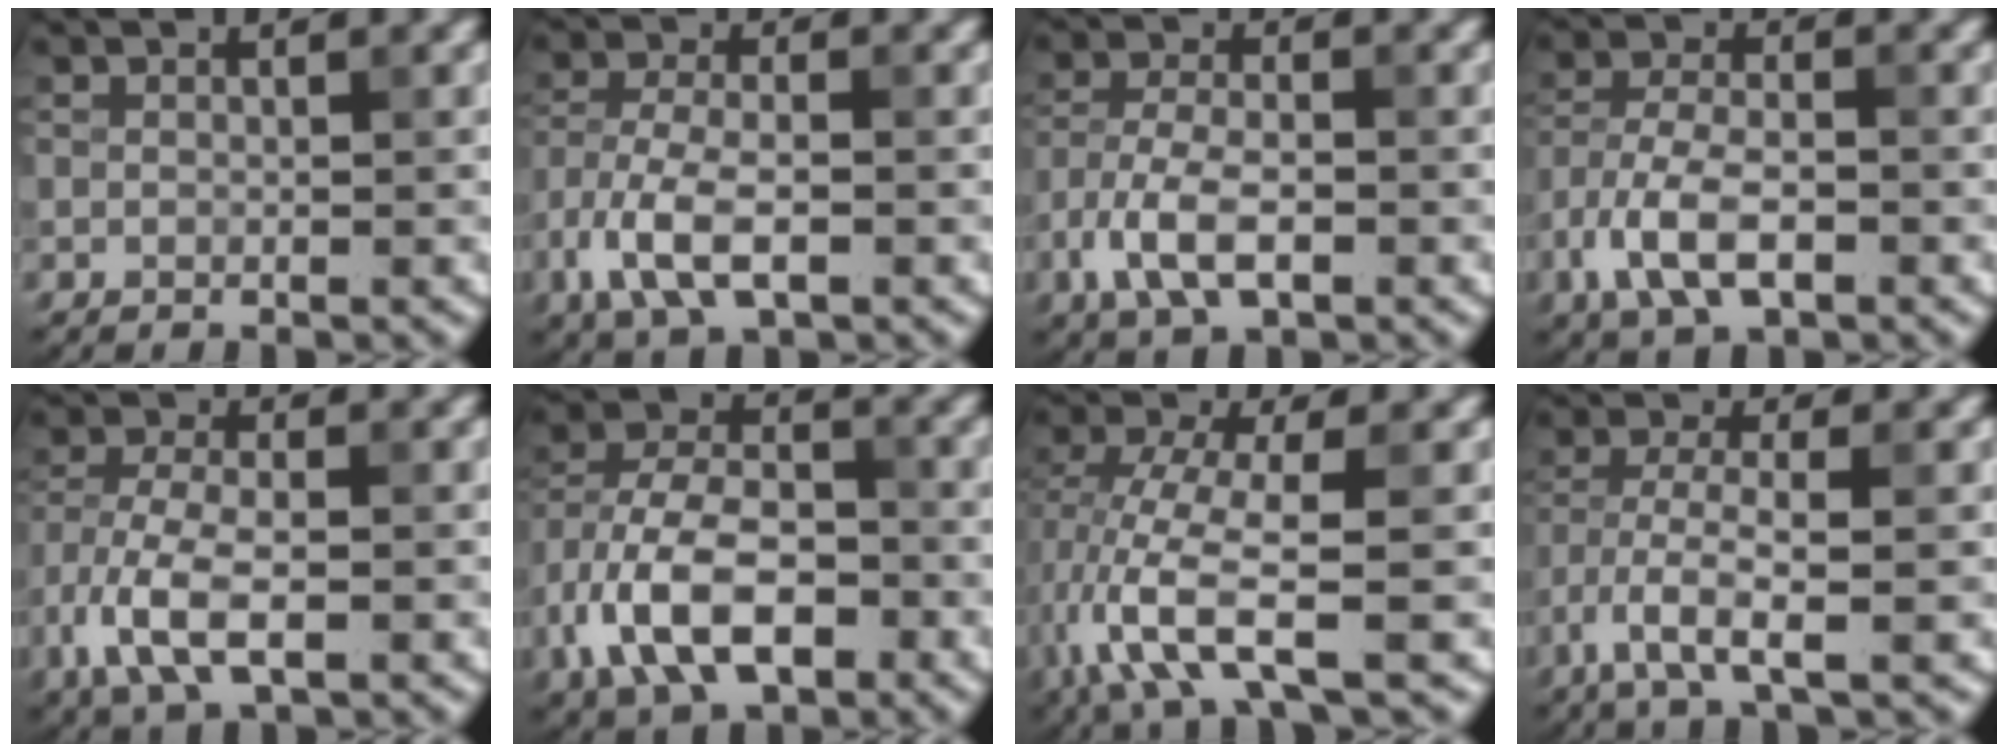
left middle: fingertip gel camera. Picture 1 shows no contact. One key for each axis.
{"total": 6.0, "fx": -2.8, "fy": 2.8, "fz": 4.5, "tx": -0.096, "ty": -0.004, "tz": -0.059}
{"total": 5.4, "fx": -2.5, "fy": 2.6, "fz": 4.1, "tx": -0.084, "ty": -0.002, "tz": -0.053}
{"total": 6.0, "fx": -2.9, "fy": 2.9, "fz": 4.3, "tx": -0.088, "ty": -0.003, "tz": -0.062}
{"total": 6.5, "fx": -2.9, "fy": 3.0, "fz": 5.0, "tx": -0.107, "ty": -0.004, "tz": -0.063}
{"total": 9.9, "fx": -4.2, "fy": 5.6, "fz": 7.0, "tx": -0.143, "ty": 0.004, "tz": -0.087}
{"total": 6.7, "fx": -2.3, "fy": 2.0, "fz": 6.0, "tx": -0.141, "ty": -0.004, "tz": -0.049}
{"total": 4.6, "fx": -2.3, "fy": 1.1, "fz": 3.8, "tx": -0.079, "ty": -0.001, "tz": -0.050}